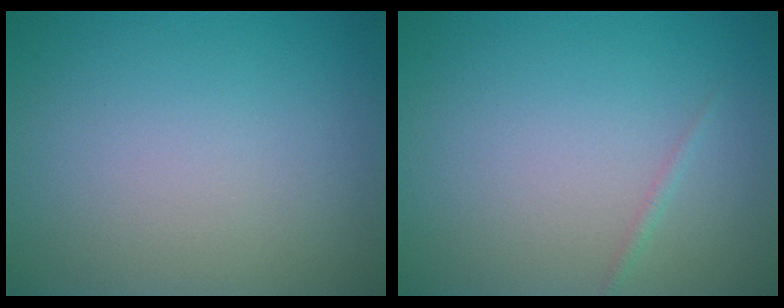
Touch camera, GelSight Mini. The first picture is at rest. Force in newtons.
{"total": 0.6, "press": 0.5, "slide": 0.0}